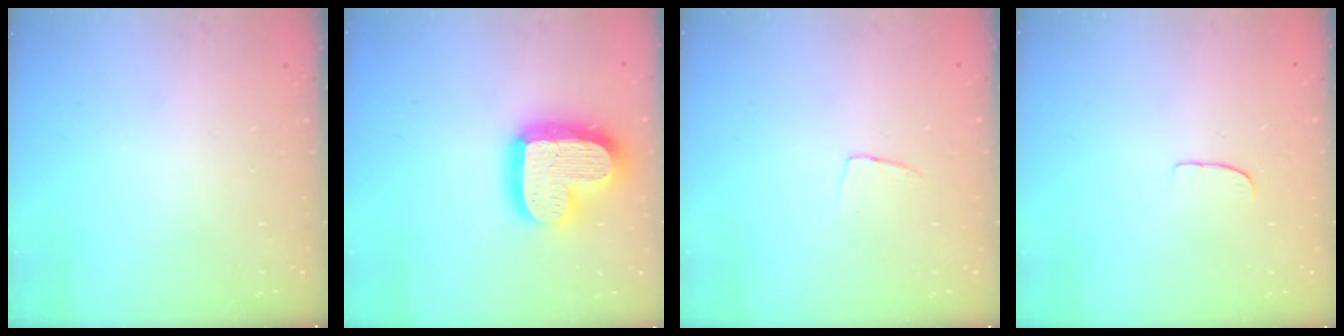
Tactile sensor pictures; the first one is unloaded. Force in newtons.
{"total": 20.7, "press": 20.7, "slide": 1.7}
{"total": 2.9, "press": 2.9, "slide": 0.1}
{"total": 5.0, "press": 4.9, "slide": 0.5}